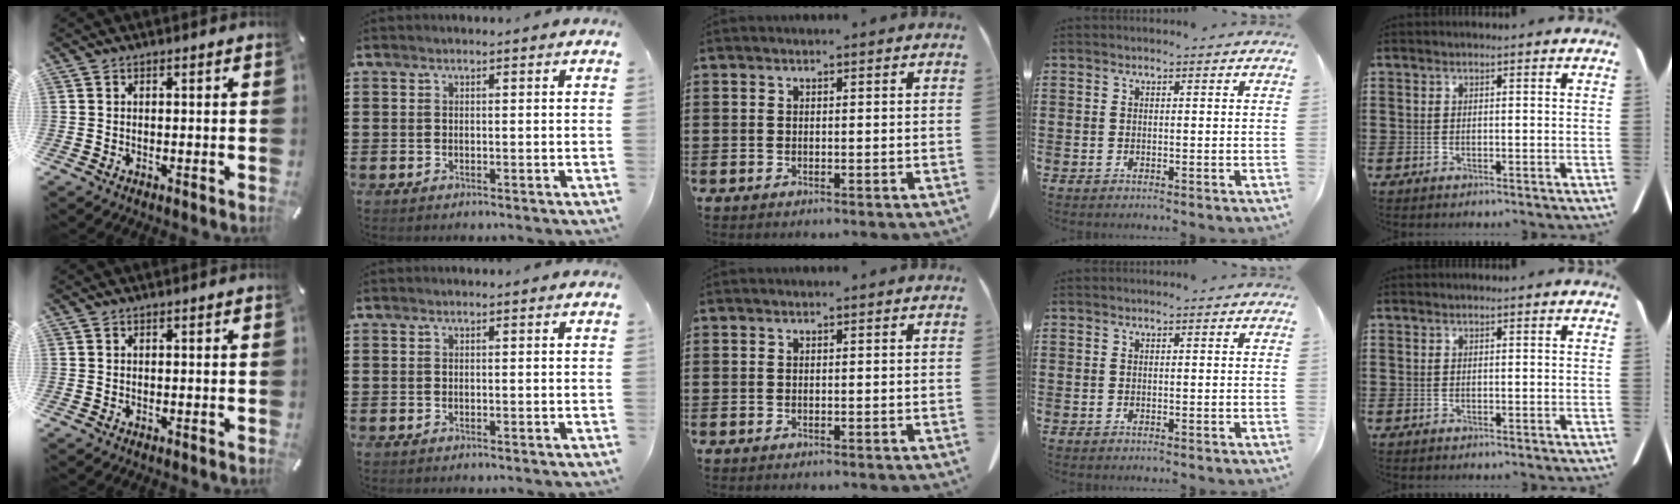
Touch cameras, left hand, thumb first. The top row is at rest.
{}